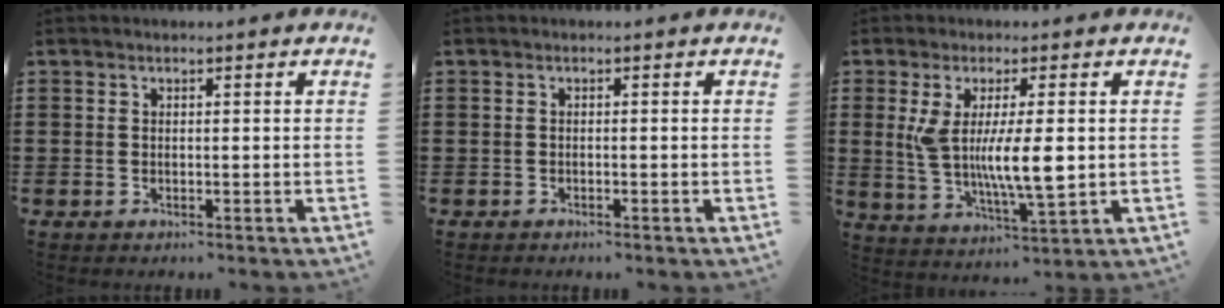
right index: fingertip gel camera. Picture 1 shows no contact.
{"total": 0.5, "force": [-0.5, 0.1, 0.2], "torque": [-0.006, -0.003, -0.009]}
{"total": 9.4, "force": [0.6, 2.5, 9.1], "torque": [-0.187, -0.007, 0.005]}